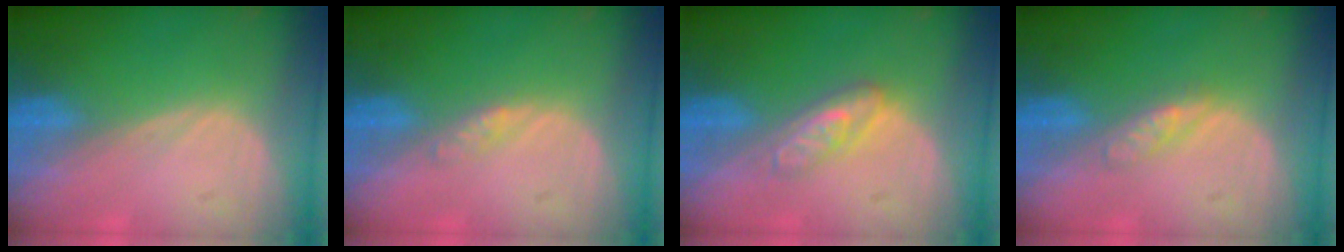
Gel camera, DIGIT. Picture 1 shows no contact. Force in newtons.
{"total": 1.4, "press": 1.4, "slide": 0.1}
{"total": 4.7, "press": 4.2, "slide": 2.2}
{"total": 2.7, "press": 2.7, "slide": 0.3}